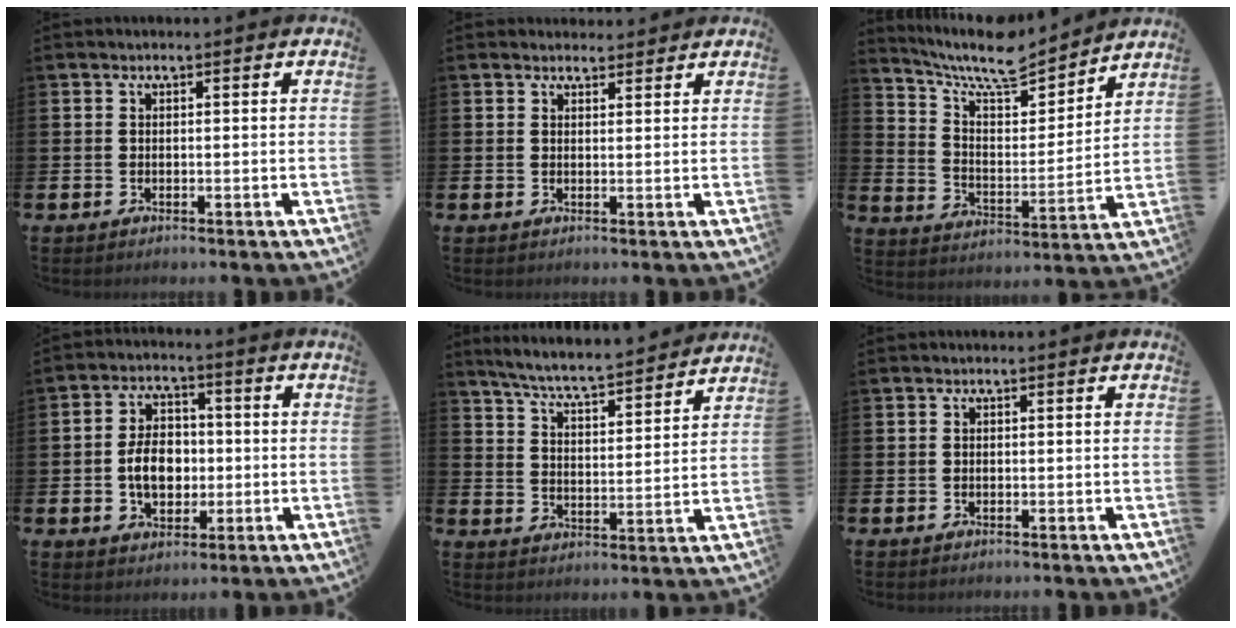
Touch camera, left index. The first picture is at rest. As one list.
[{"total": 1.8, "force": [1.7, 0.5, 0.0], "torque": [0.009, -0.007, 0.029]}, {"total": 9.3, "force": [8.4, 2.0, 3.4], "torque": [-0.097, -0.056, 0.146]}, {"total": 6.2, "force": [-0.6, 4.5, 4.3], "torque": [-0.067, 0.008, -0.018]}, {"total": 6.4, "force": [6.1, 0.0, 1.8], "torque": [-0.066, -0.046, 0.105]}, {"total": 0.0}]